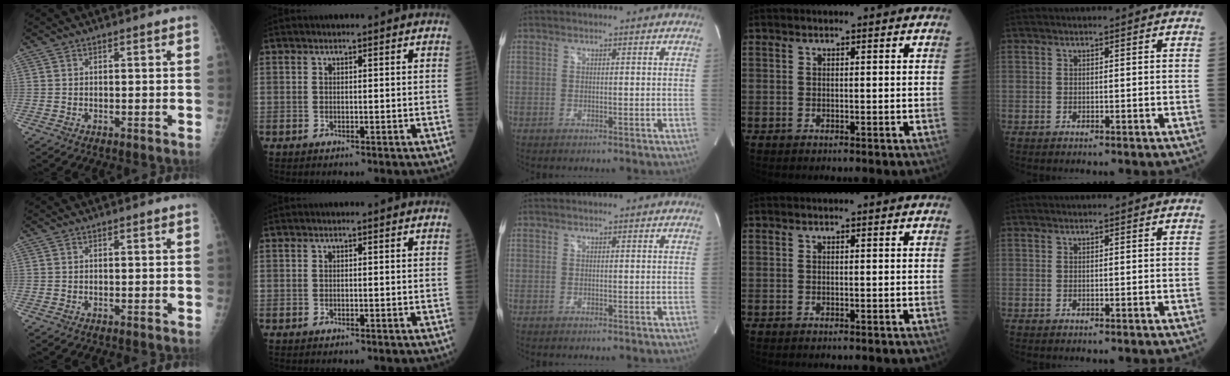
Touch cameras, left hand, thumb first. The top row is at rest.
{}